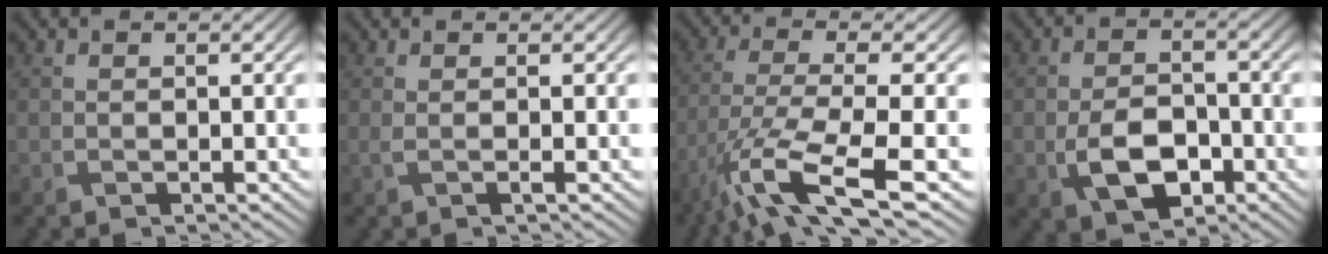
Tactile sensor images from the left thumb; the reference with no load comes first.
{"total": 1.1, "force": [0.1, 0.2, 1.1], "torque": [-0.022, 0.003, -0.002]}
{"total": 10.9, "force": [-5.9, 2.4, 8.8], "torque": [-0.170, -0.011, -0.111]}
{"total": 6.1, "force": [-2.0, 3.8, 4.4], "torque": [-0.088, -0.006, -0.037]}